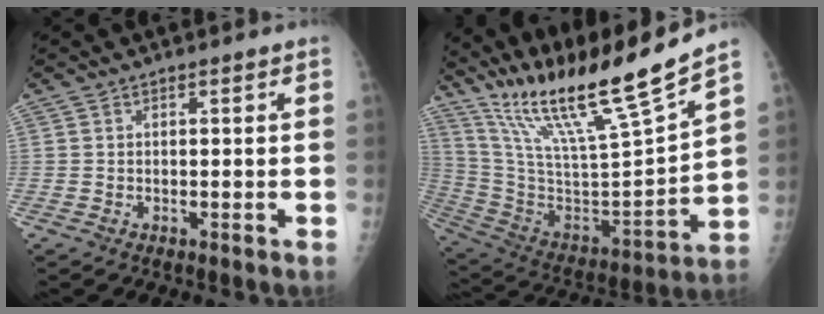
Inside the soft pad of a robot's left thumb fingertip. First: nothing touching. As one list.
[{"total": 23.0, "force": [18.9, -0.4, 13.1], "torque": [-0.212, -0.110, 0.349]}]